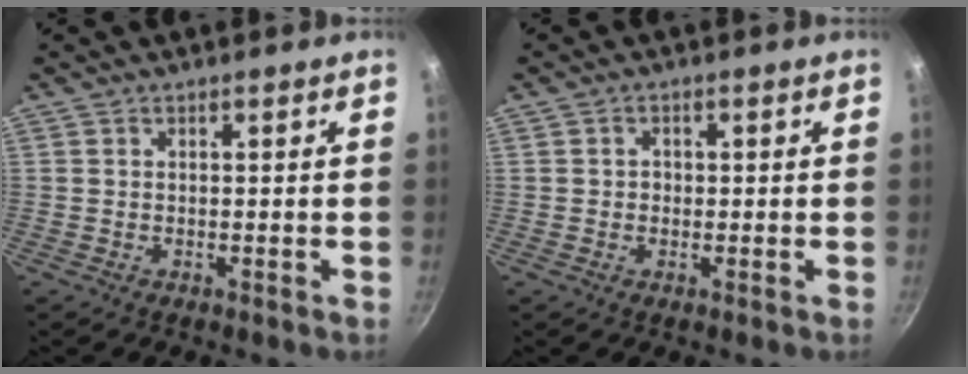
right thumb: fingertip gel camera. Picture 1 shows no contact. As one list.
[{"total": 1.5, "force": [-0.1, 1.3, 0.6], "torque": [-0.005, 0.002, -0.004]}]